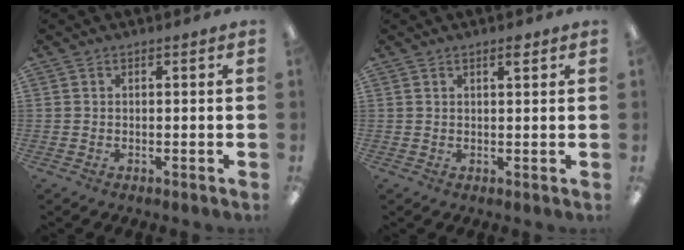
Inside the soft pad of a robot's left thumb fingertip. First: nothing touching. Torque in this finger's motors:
{"motor_torque": [-0.11, -0.04, -0.16, -0.30, 0.05]}